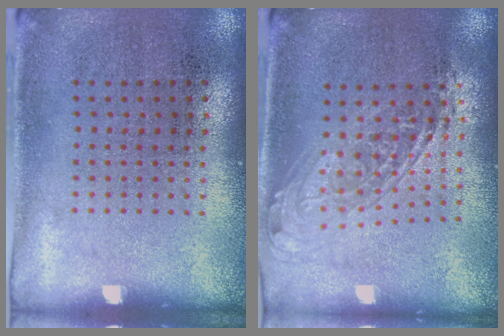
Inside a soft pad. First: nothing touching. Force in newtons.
{"total": 1.7, "press": 1.4, "slide": 1.0}